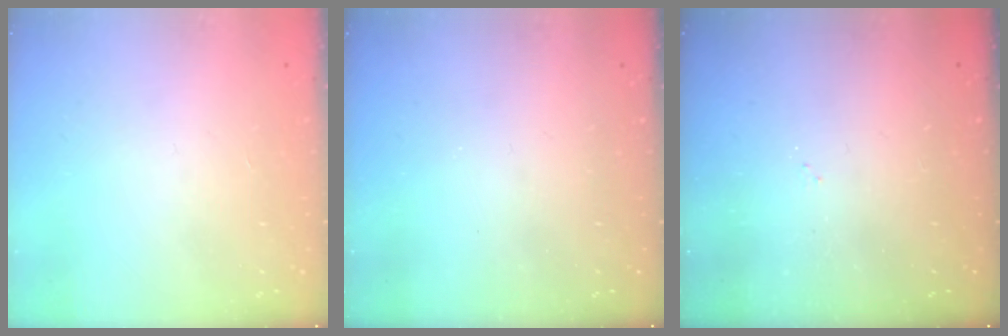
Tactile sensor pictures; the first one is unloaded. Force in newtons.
{"total": 0.0}
{"total": 2.7, "press": 2.7, "slide": 0.4}